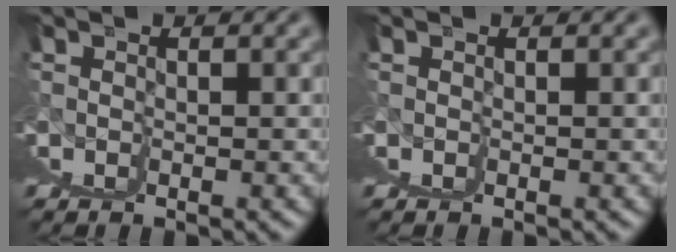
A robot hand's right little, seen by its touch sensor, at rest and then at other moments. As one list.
[{"total": 0.0}]